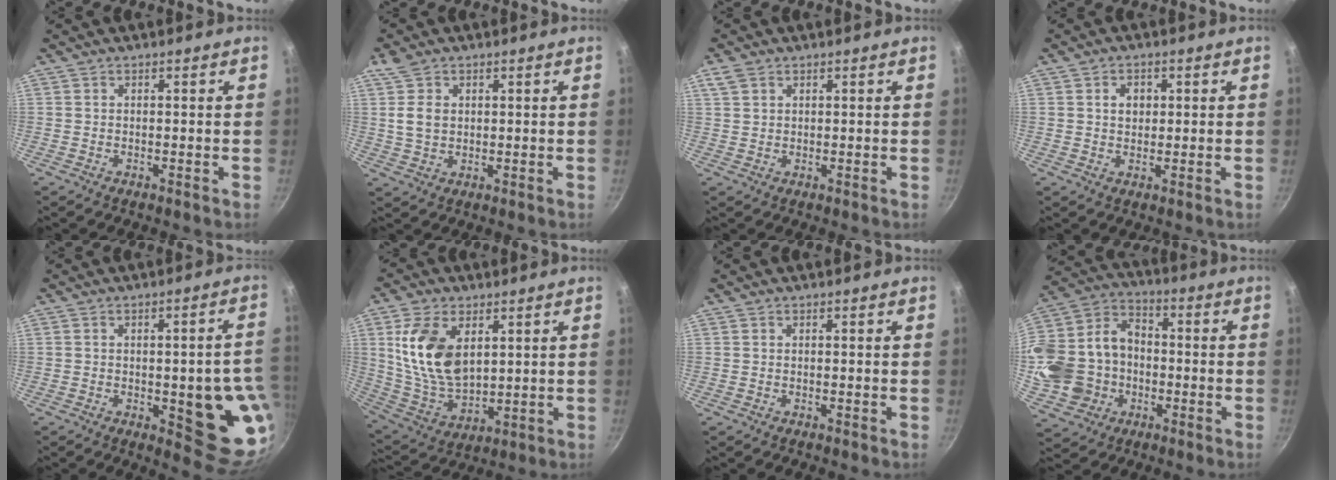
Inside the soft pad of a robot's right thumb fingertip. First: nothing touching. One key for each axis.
{"total": 5.2, "fx": 1.5, "fy": 3.7, "fz": 3.4, "tx": -0.057, "ty": -0.002, "tz": 0.029}
{"total": 3.0, "fx": 1.6, "fy": 2.1, "fz": 1.5, "tx": -0.025, "ty": 0.000, "tz": 0.035}
{"total": 3.2, "fx": 0.8, "fy": 2.5, "fz": 1.8, "tx": -0.013, "ty": 0.001, "tz": 0.012}
{"total": 16.1, "fx": -2.5, "fy": 5.9, "fz": 14.8, "tx": -0.116, "ty": 0.001, "tz": -0.025}
{"total": 15.6, "fx": 4.4, "fy": 9.4, "fz": 11.6, "tx": -0.205, "ty": -0.029, "tz": 0.099}
{"total": 0.0}
{"total": 20.4, "fx": -3.1, "fy": 16.9, "fz": 11.0, "tx": -0.220, "ty": 0.047, "tz": -0.046}